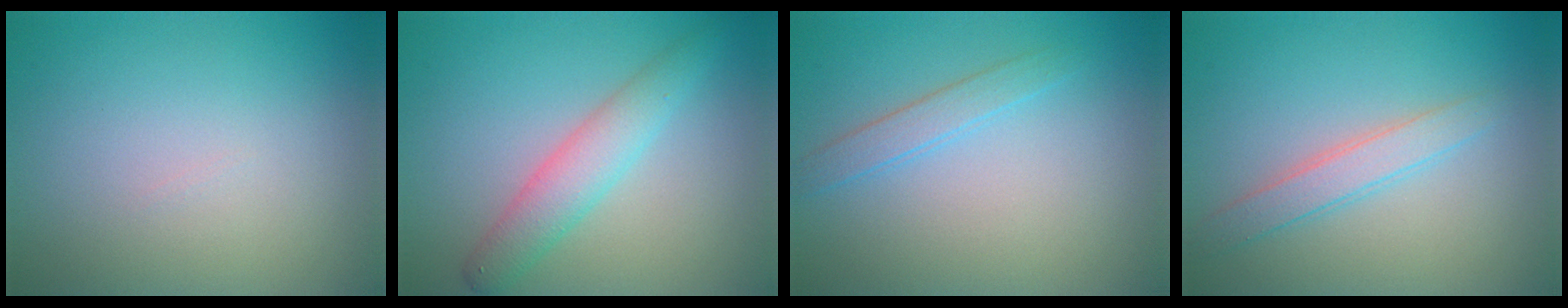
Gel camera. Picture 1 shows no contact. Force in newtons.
{"total": 3.4, "press": 3.4, "slide": 0.1}
{"total": 1.7, "press": 1.7, "slide": 0.1}
{"total": 2.3, "press": 2.3, "slide": 0.1}